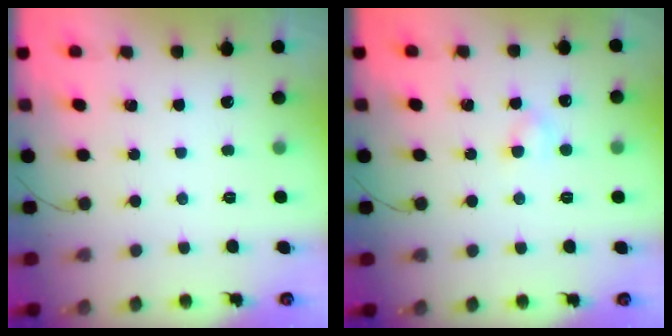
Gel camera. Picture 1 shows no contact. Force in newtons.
{"total": 3.0, "press": 2.8, "slide": 1.0}